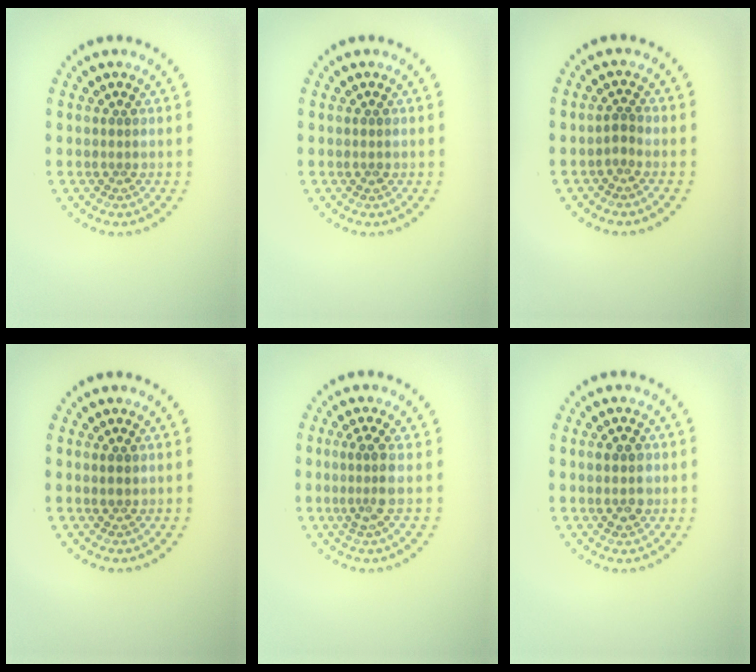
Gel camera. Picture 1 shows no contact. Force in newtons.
{"total": 0.9, "press": 0.9, "slide": 0.1}
{"total": 1.0, "press": 0.8, "slide": 0.5}
{"total": 0.9, "press": 0.8, "slide": 0.5}
{"total": 2.4, "press": 1.9, "slide": 1.5}
{"total": 2.9, "press": 2.9, "slide": 0.1}